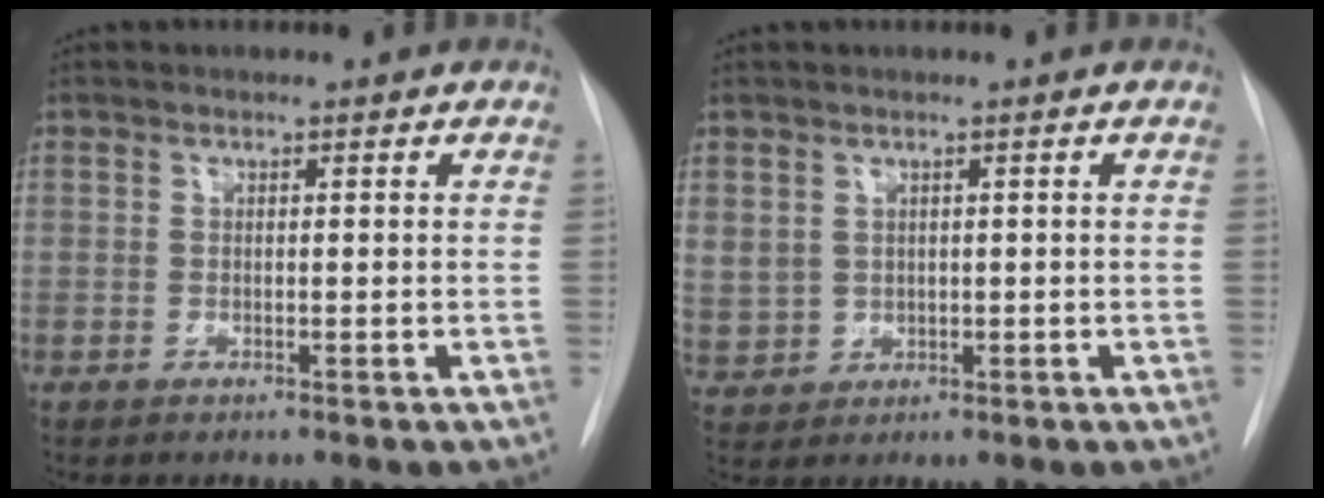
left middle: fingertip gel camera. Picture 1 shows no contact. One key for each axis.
{"total": 9.5, "fx": 0.9, "fy": 9.0, "fz": 3.0, "tx": -0.122, "ty": 0.014, "tz": 0.043}